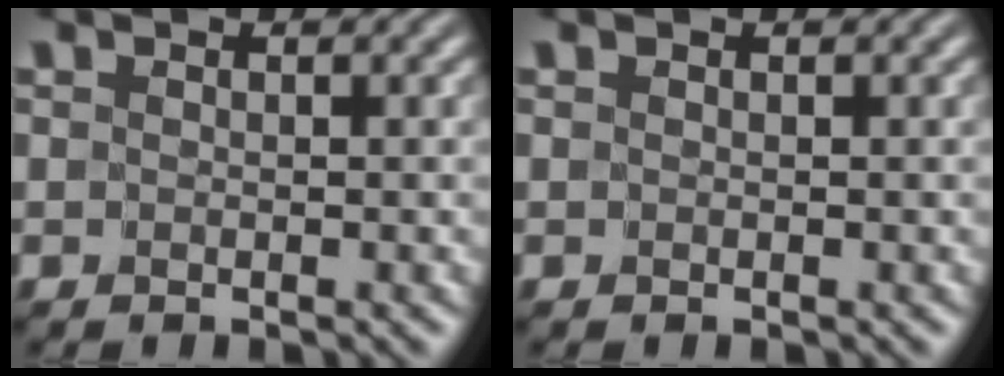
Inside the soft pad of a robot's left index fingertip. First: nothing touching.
{"total": 0.0}